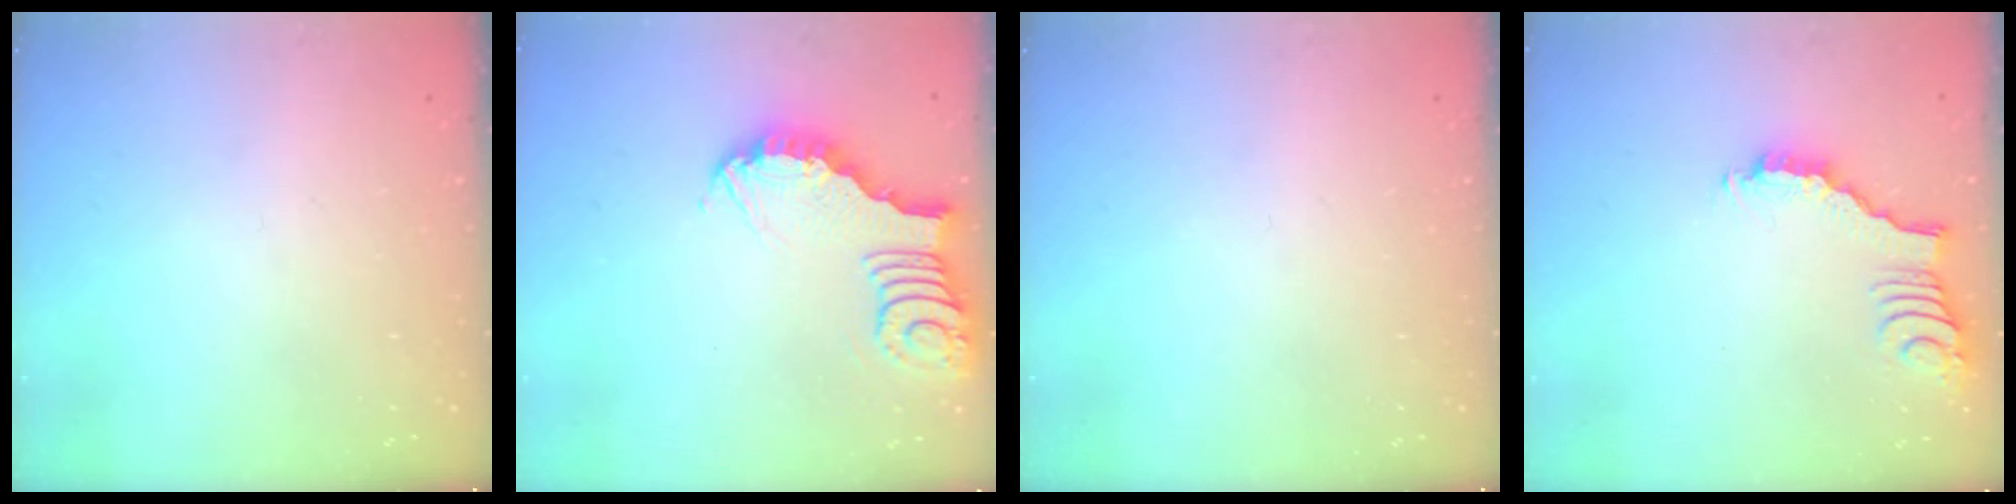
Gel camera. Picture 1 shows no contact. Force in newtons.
{"total": 4.1, "press": 4.1, "slide": 0.4}
{"total": 0.0}
{"total": 2.5, "press": 2.4, "slide": 0.4}